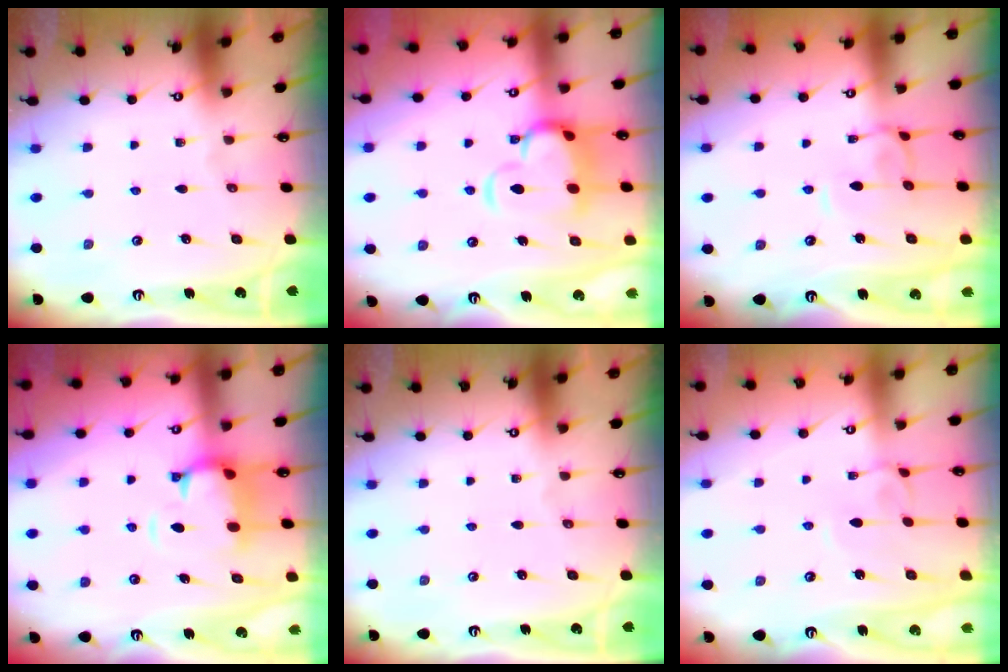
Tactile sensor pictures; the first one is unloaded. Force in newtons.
{"total": 7.1, "press": 6.9, "slide": 1.7}
{"total": 1.4, "press": 1.2, "slide": 0.6}
{"total": 2.2, "press": 1.6, "slide": 1.4}
{"total": 0.0}
{"total": 3.7, "press": 3.7, "slide": 0.2}